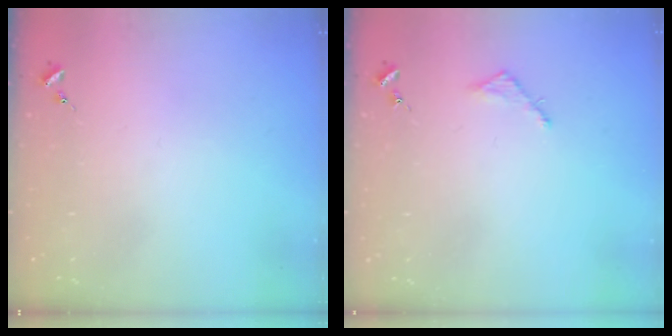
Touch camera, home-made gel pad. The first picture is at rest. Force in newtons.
{"total": 2.5, "press": 2.5, "slide": 0.2}